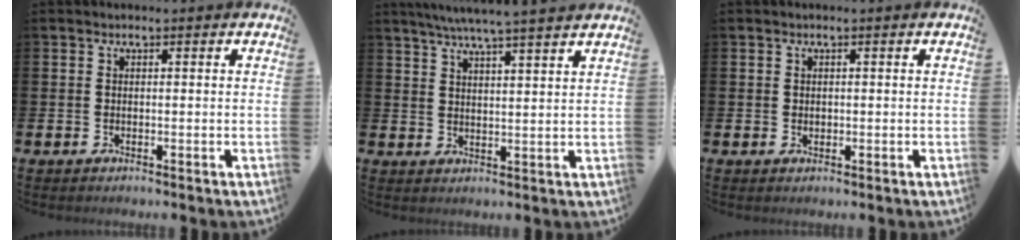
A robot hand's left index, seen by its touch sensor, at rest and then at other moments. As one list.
[{"total": 5.8, "force": [5.3, -0.8, 2.0], "torque": [-0.053, -0.022, 0.093]}, {"total": 0.7, "force": [0.3, 0.6, 0.3], "torque": [0.004, 0.001, 0.002]}]